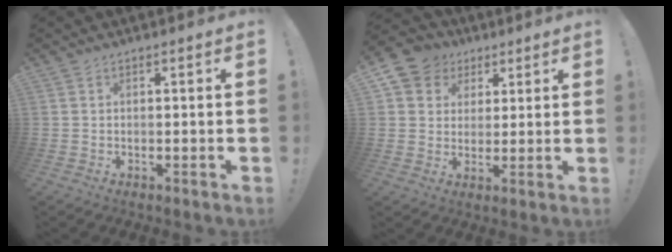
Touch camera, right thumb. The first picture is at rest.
{"total": 8.4, "force": [3.4, 7.5, 1.9], "torque": [-0.032, -0.016, 0.071]}